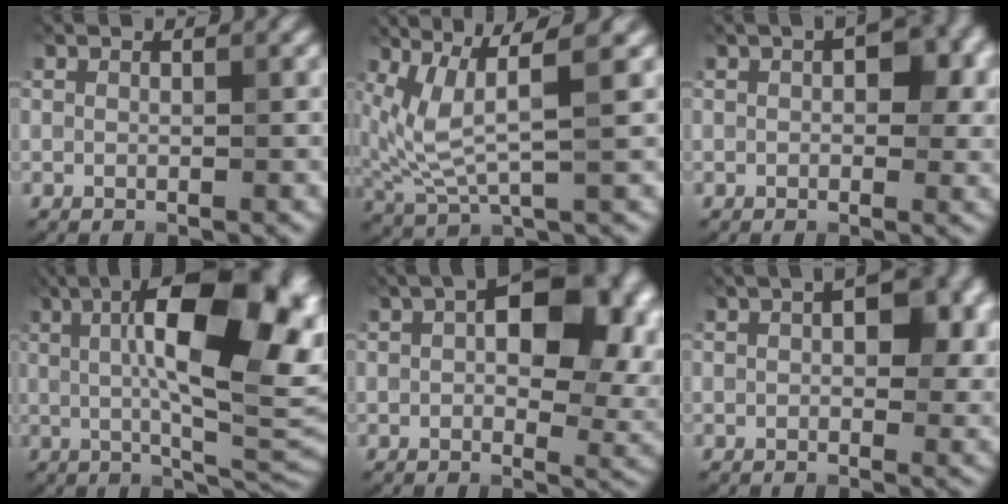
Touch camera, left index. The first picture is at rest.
{"total": 5.9, "force": [2.3, 1.3, 5.2], "torque": [-0.128, -0.003, 0.051]}
{"total": 4.8, "force": [1.2, 2.7, 3.8], "torque": [-0.048, 0.006, 0.010]}
{"total": 15.6, "force": [2.9, 5.3, 14.4], "torque": [-0.192, 0.018, 0.034]}
{"total": 13.7, "force": [3.9, 7.6, 10.7], "torque": [-0.138, 0.012, 0.059]}
{"total": 6.0, "force": [1.7, 3.2, 4.8], "torque": [-0.060, 0.010, 0.015]}